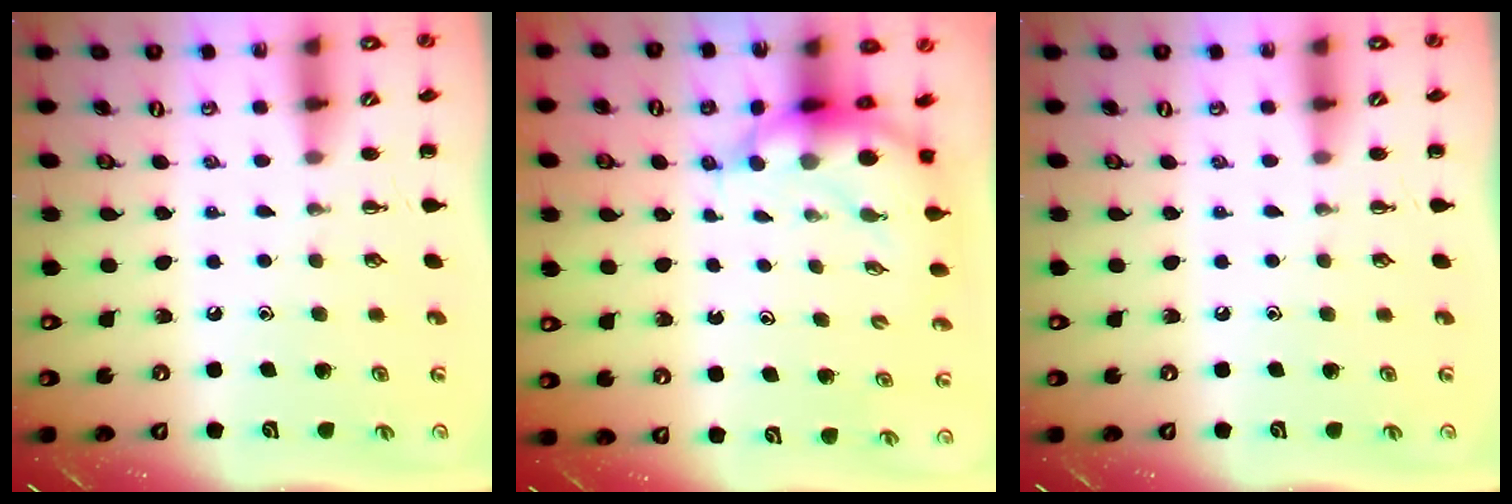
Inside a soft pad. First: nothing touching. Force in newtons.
{"total": 5.6, "press": 5.5, "slide": 1.3}
{"total": 0.0}